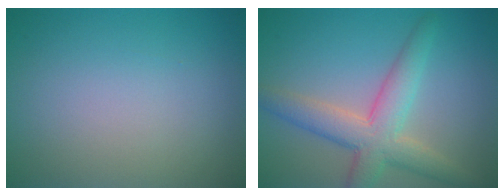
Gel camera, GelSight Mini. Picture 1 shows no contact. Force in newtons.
{"total": 5.5, "press": 5.5, "slide": 0.2}